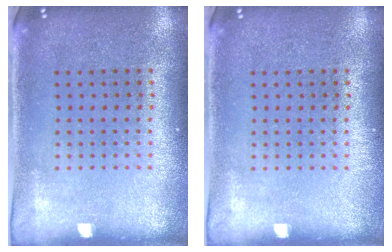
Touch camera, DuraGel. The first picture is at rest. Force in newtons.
{"total": 0.0}